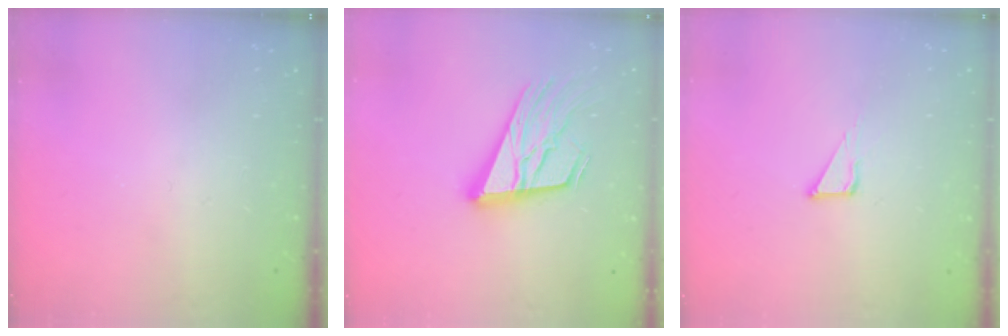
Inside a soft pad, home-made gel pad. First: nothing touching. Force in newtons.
{"total": 20.4, "press": 19.9, "slide": 4.5}
{"total": 3.9, "press": 3.9, "slide": 0.3}